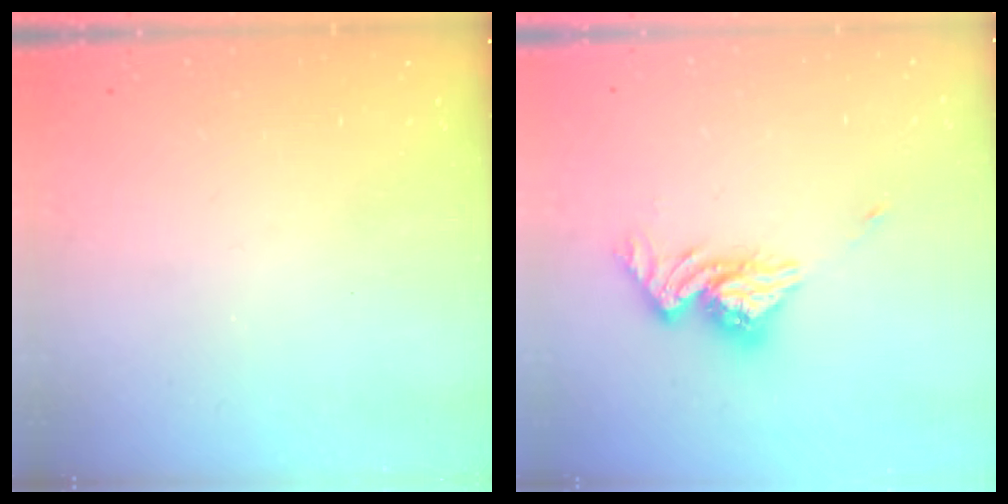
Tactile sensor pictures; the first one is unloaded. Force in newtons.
{"total": 12.5, "press": 12.5, "slide": 1.3}